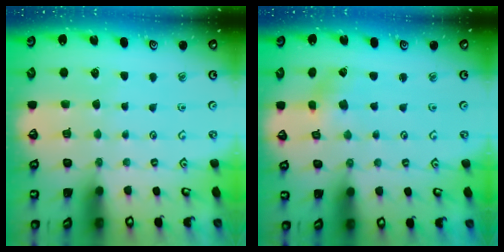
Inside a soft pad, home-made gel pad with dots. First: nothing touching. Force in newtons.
{"total": 1.4, "press": 1.4, "slide": 0.1}